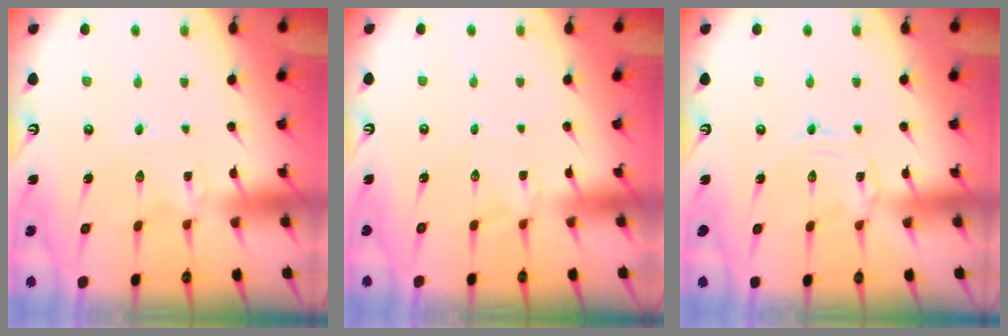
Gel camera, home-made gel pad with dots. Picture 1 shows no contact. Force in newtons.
{"total": 1.8, "press": 1.8, "slide": 0.4}
{"total": 0.0}